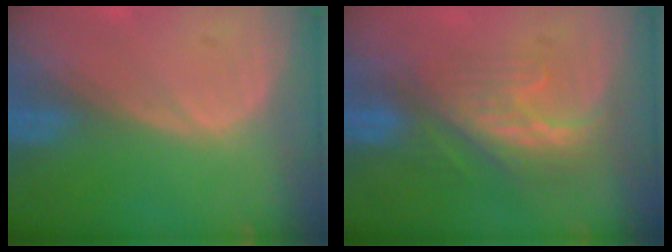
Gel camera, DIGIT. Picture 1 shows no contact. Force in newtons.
{"total": 8.4, "press": 7.2, "slide": 4.2}